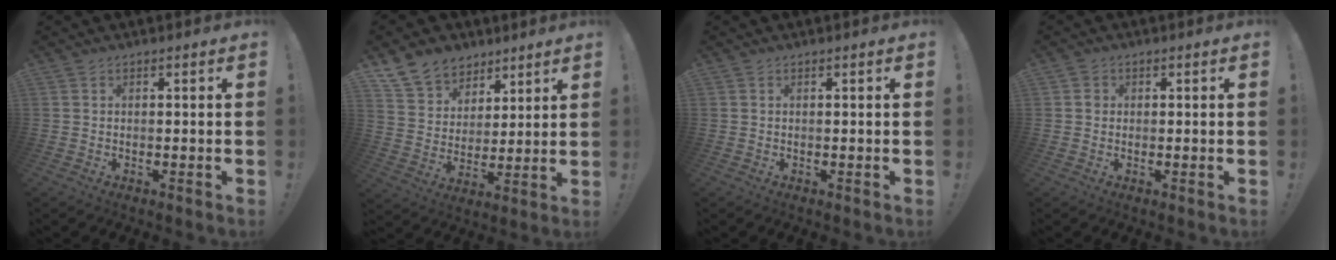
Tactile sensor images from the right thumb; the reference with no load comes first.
{"total": 11.8, "force": [8.4, 7.8, 2.7], "torque": [-0.048, -0.061, 0.164]}
{"total": 0.0}
{"total": 1.6, "force": [0.2, 1.5, 0.5], "torque": [0.002, 0.001, 0.000]}